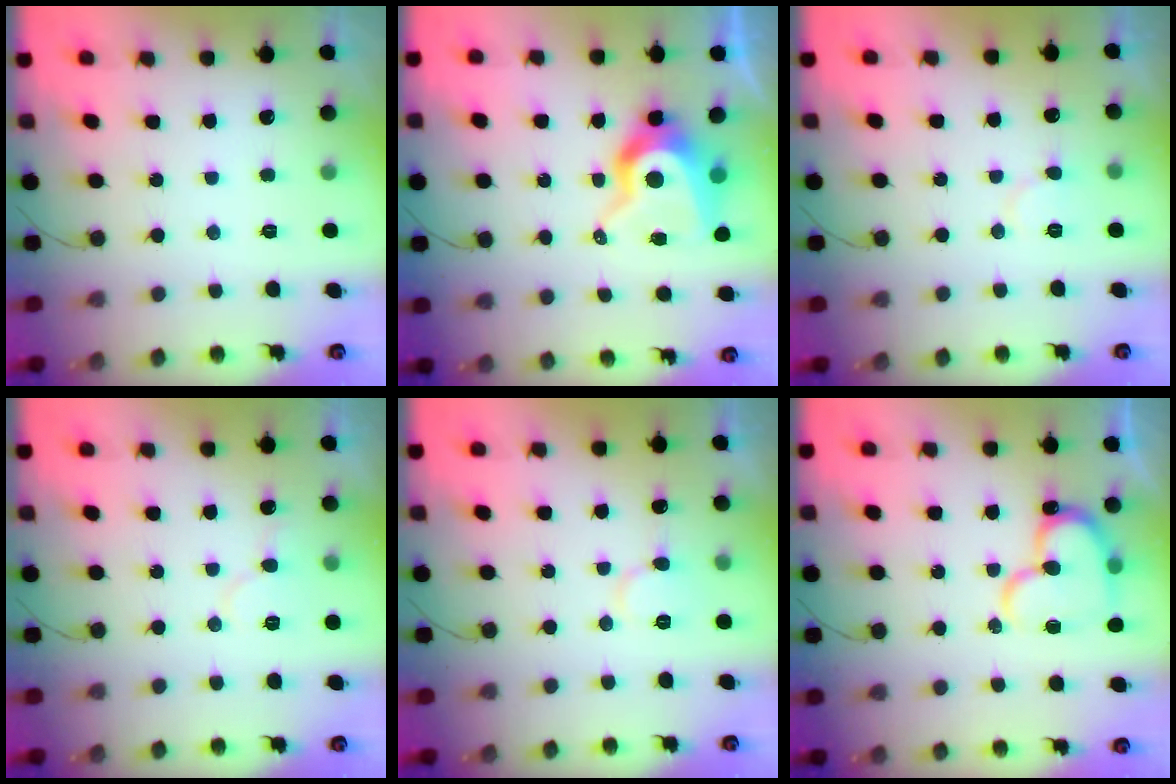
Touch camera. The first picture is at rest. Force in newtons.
{"total": 11.7, "press": 11.6, "slide": 1.1}
{"total": 6.7, "press": 6.7, "slide": 0.7}
{"total": 5.4, "press": 5.3, "slide": 0.5}
{"total": 7.0, "press": 7.0, "slide": 0.6}
{"total": 15.6, "press": 15.5, "slide": 1.4}